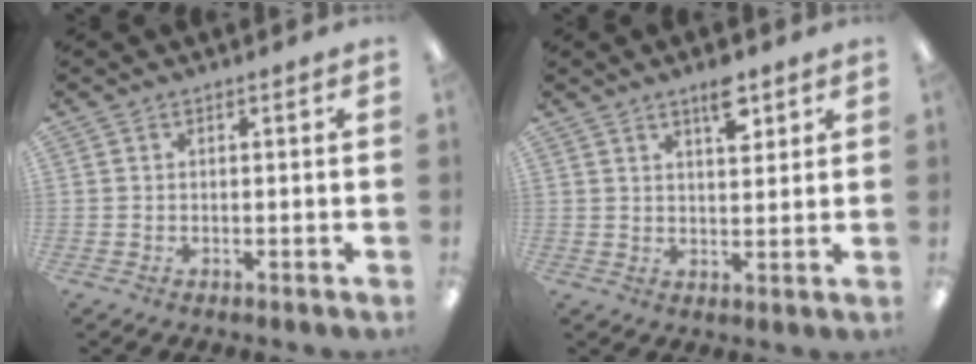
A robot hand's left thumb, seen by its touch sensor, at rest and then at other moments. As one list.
[{"total": 6.5, "force": [4.2, 2.6, 4.2], "torque": [-0.053, -0.021, 0.067]}]